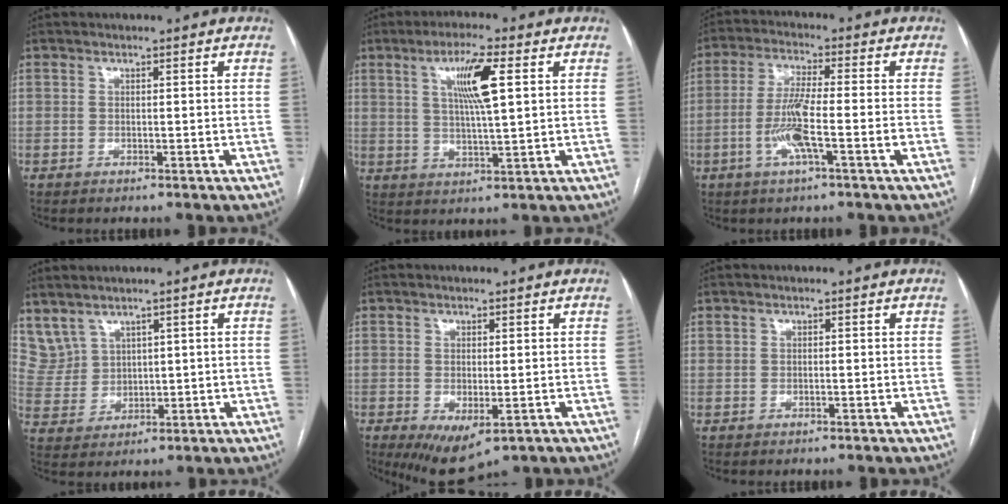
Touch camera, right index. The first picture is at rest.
{"total": 8.1, "force": [2.7, 0.4, 7.6], "torque": [-0.141, 0.004, 0.048]}
{"total": 7.9, "force": [-2.5, 0.2, 7.5], "torque": [-0.147, -0.001, -0.051]}
{"total": 5.6, "force": [4.4, 3.2, 1.3], "torque": [-0.041, 0.017, 0.113]}
{"total": 6.7, "force": [-2.6, 2.9, 5.4], "torque": [-0.090, -0.021, -0.028]}
{"total": 0.0}